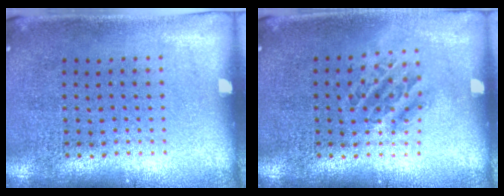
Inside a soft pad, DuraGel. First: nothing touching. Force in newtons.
{"total": 1.2, "press": 1.1, "slide": 0.4}